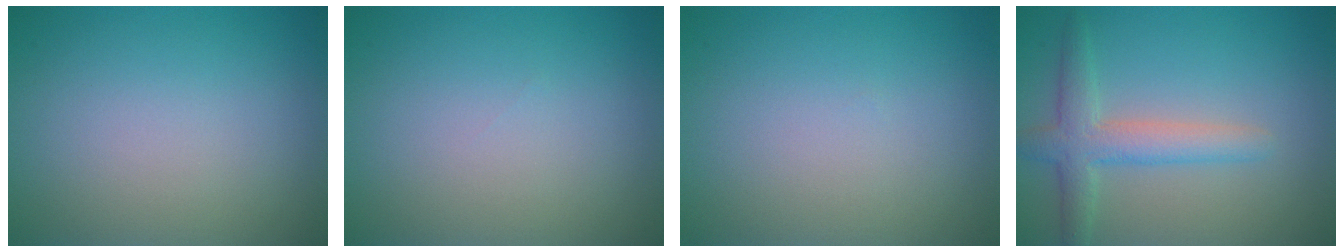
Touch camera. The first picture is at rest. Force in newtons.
{"total": 0.0}
{"total": 0.0}
{"total": 3.7, "press": 3.7, "slide": 0.3}